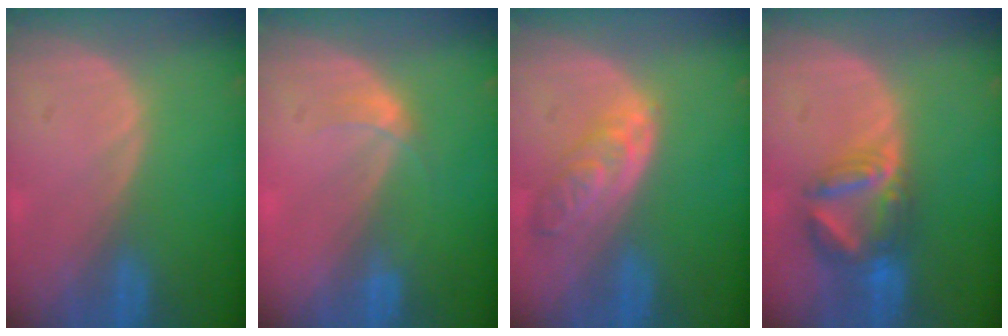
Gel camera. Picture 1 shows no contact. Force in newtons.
{"total": 1.7, "press": 1.7, "slide": 0.2}
{"total": 5.4, "press": 5.1, "slide": 1.9}
{"total": 7.0, "press": 6.6, "slide": 2.3}